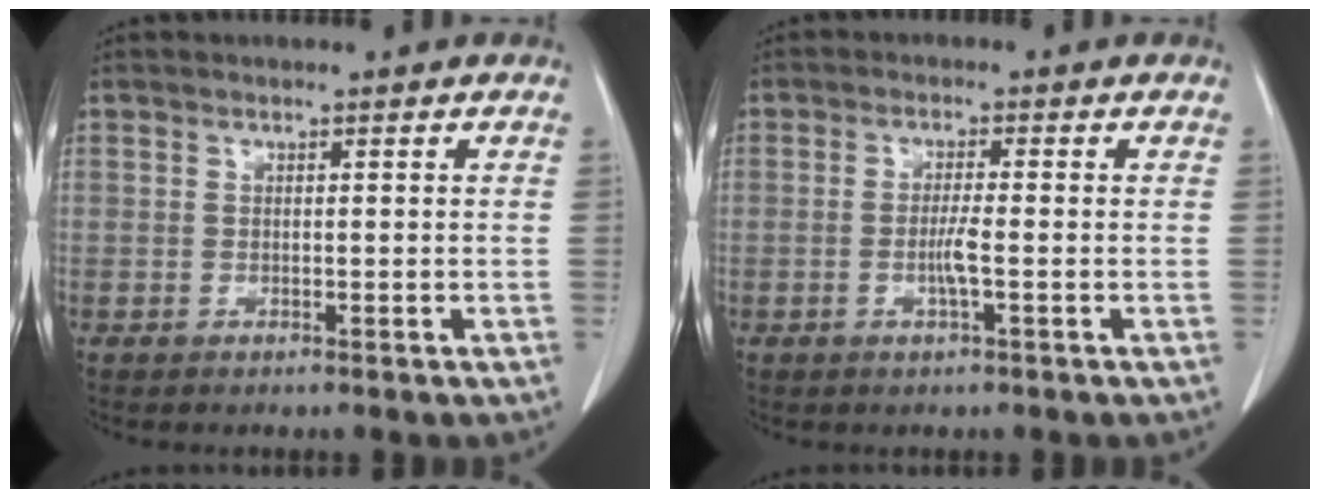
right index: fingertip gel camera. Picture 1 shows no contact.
{"total": 3.1, "force": [-0.8, 0.1, 2.9], "torque": [-0.058, -0.003, -0.016]}